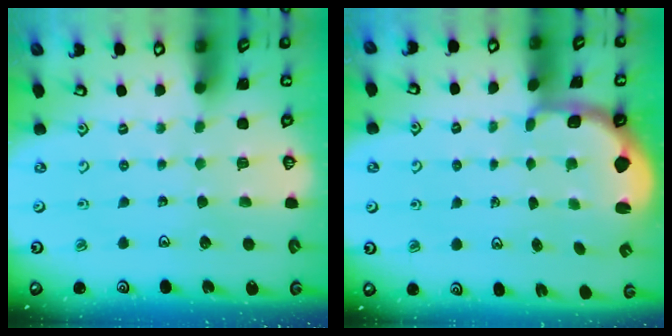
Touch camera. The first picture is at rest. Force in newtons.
{"total": 2.1, "press": 1.3, "slide": 1.6}